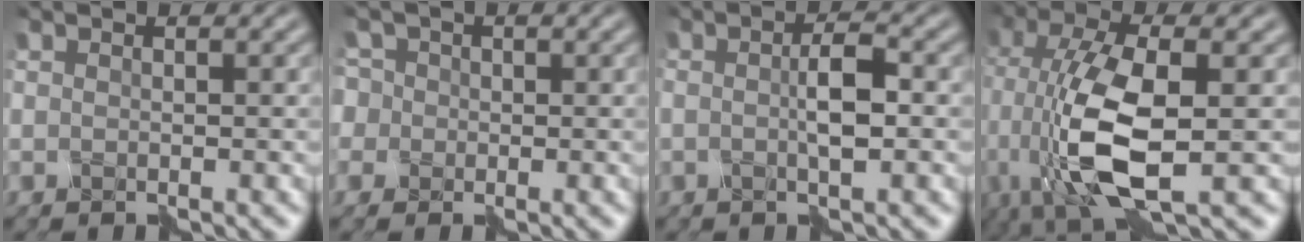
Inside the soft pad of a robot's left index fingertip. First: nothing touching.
{"total": 4.7, "force": [0.9, 4.2, 2.0], "torque": [-0.062, 0.029, -0.022]}
{"total": 2.2, "force": [-0.3, 0.0, 2.1], "torque": [-0.049, 0.003, -0.003]}
{"total": 9.9, "force": [-1.3, 3.8, 9.0], "torque": [-0.206, -0.007, -0.025]}